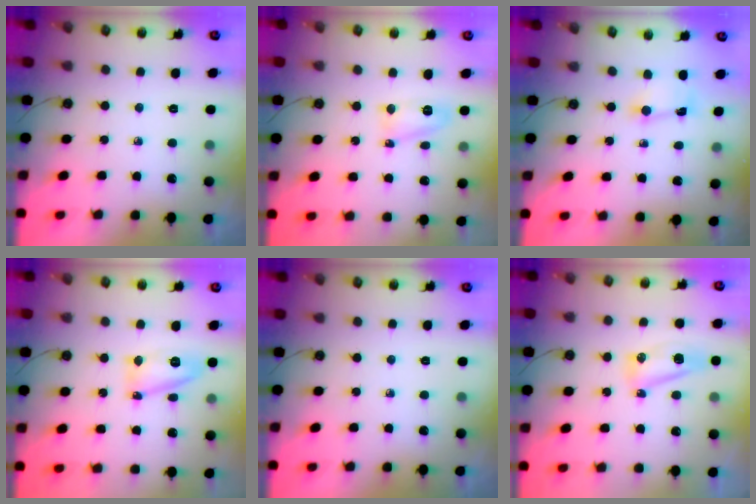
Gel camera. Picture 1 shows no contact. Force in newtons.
{"total": 6.9, "press": 6.2, "slide": 3.1}
{"total": 2.1, "press": 2.0, "slide": 0.6}
{"total": 12.0, "press": 11.9, "slide": 1.3}
{"total": 0.0}
{"total": 13.5, "press": 9.4, "slide": 9.7}